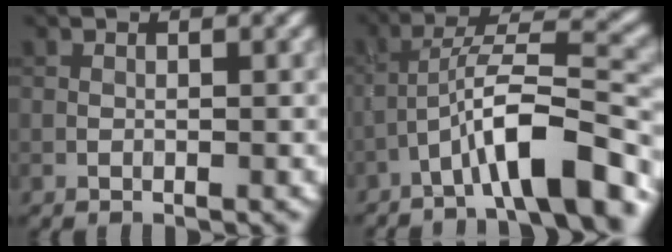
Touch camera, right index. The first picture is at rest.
{"total": 8.2, "force": [-4.8, 1.3, 6.6], "torque": [-0.111, 0.021, -0.081]}